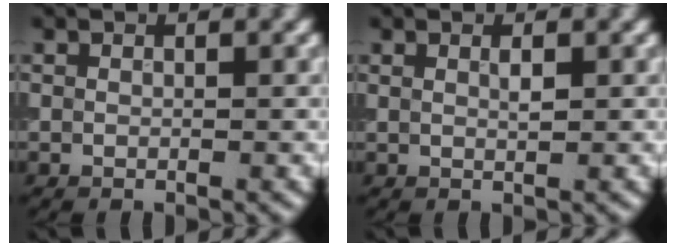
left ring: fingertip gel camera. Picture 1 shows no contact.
{"total": 0.9, "force": [0.4, 0.2, 0.8], "torque": [-0.014, 0.002, 0.007]}